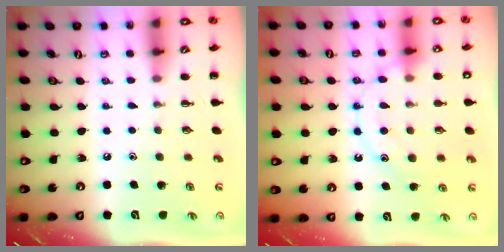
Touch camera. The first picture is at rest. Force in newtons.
{"total": 14.4, "press": 14.3, "slide": 0.8}